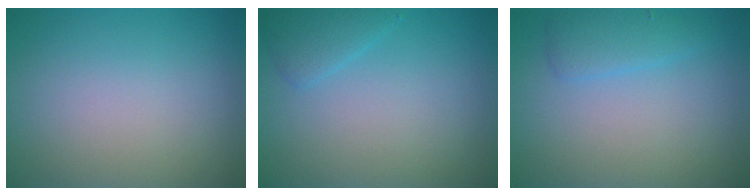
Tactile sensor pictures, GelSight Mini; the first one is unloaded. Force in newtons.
{"total": 1.7, "press": 1.7, "slide": 0.1}
{"total": 2.1, "press": 2.1, "slide": 0.2}